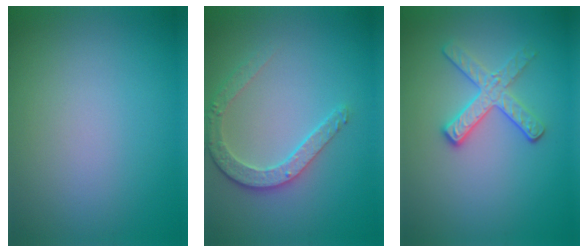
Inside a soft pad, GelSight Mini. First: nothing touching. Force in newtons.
{"total": 3.1, "press": 2.8, "slide": 1.5}
{"total": 2.8, "press": 2.6, "slide": 1.0}